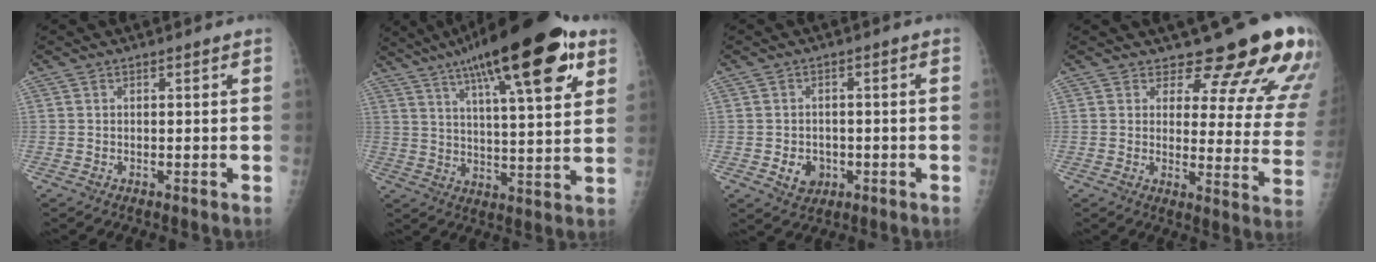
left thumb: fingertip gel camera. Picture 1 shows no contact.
{"total": 24.3, "force": [13.1, 6.4, 19.5], "torque": [-0.291, -0.017, 0.200]}
{"total": 4.8, "force": [-1.4, 4.0, 2.3], "torque": [-0.017, 0.005, -0.015]}
{"total": 15.8, "force": [13.6, 4.8, 6.5], "torque": [-0.034, -0.118, 0.144]}